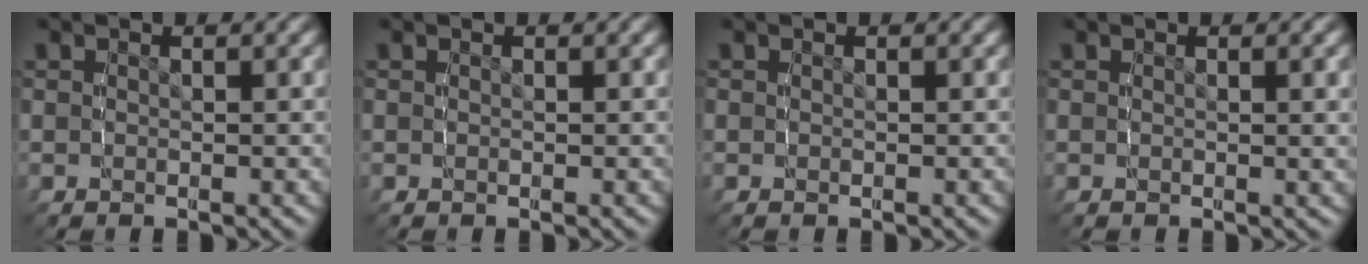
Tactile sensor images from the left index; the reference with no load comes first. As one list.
[{"total": 0.0}, {"total": 0.0}, {"total": 1.0, "force": [0.5, -0.2, 0.9], "torque": [-0.013, -0.001, 0.009]}]